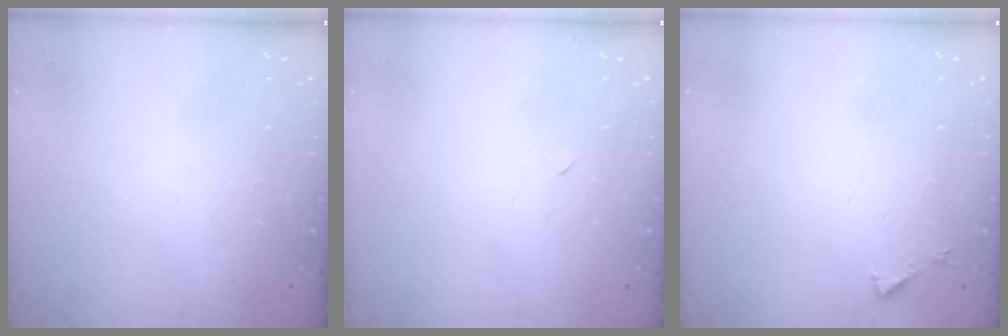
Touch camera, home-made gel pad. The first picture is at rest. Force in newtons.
{"total": 2.3, "press": 2.0, "slide": 1.2}
{"total": 3.0, "press": 3.0, "slide": 0.2}